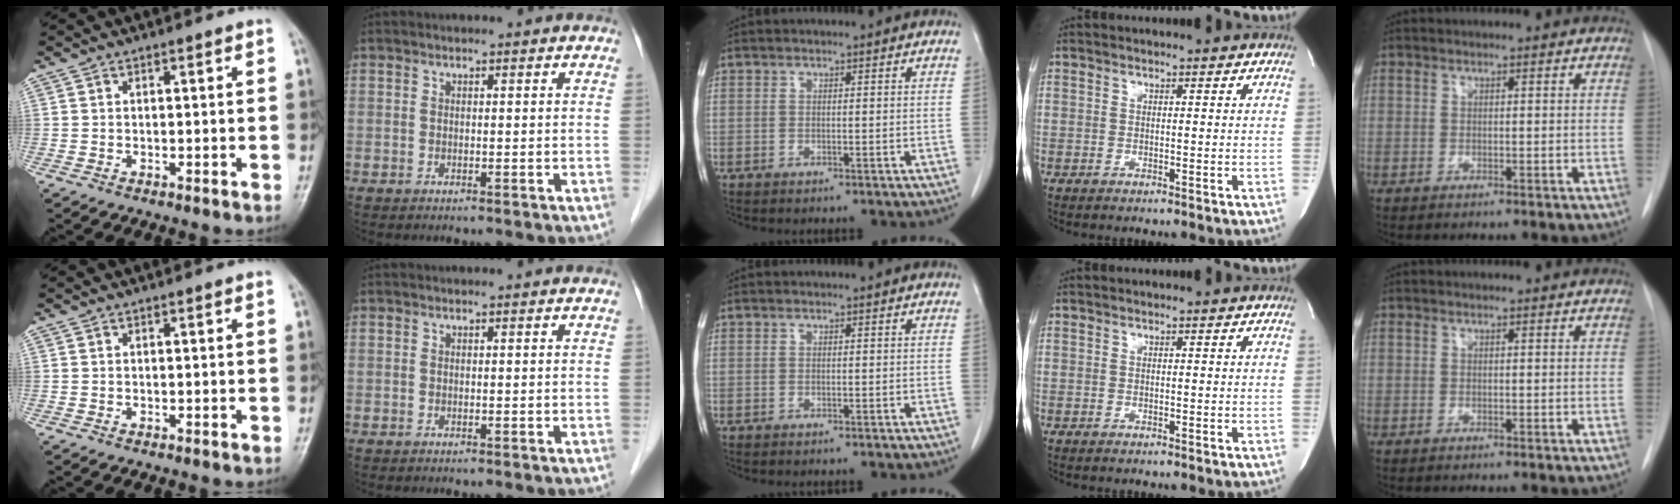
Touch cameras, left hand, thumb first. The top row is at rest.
{}